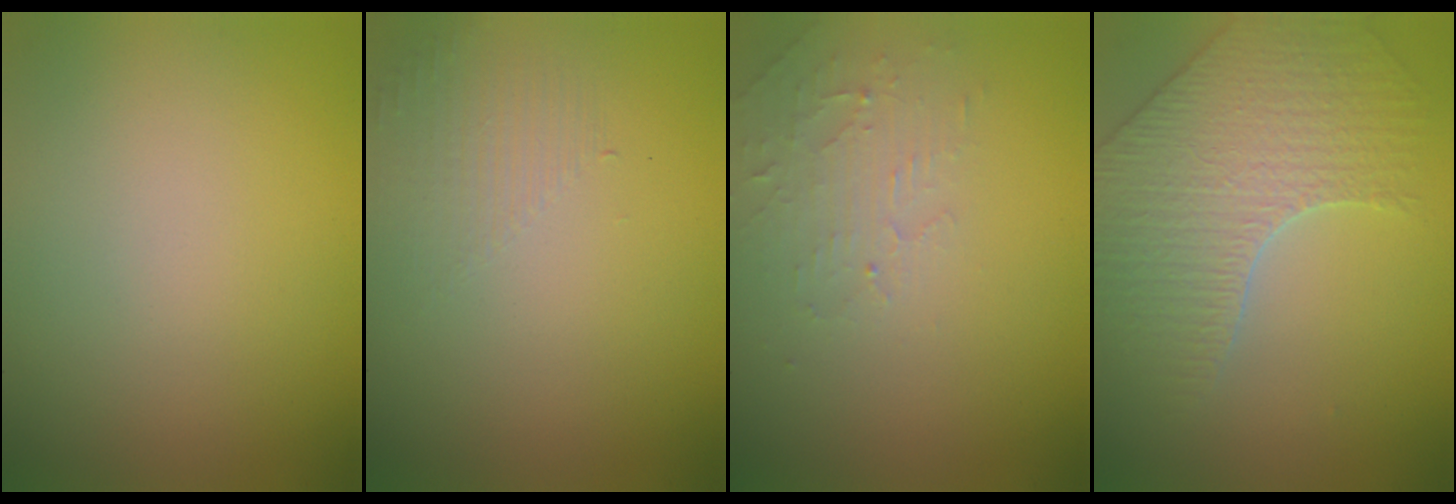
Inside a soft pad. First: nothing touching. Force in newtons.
{"total": 1.4, "press": 0.2, "slide": 1.4}
{"total": 2.4, "press": 2.3, "slide": 0.5}
{"total": 4.0, "press": 4.0, "slide": 0.3}